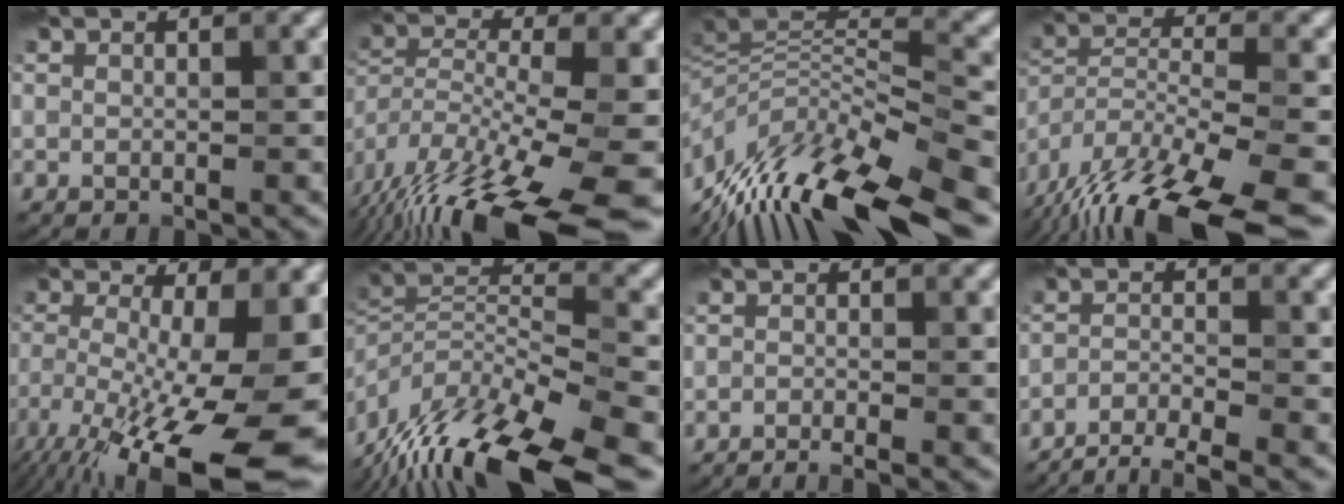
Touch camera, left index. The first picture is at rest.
{"total": 17.2, "force": [-10.6, 4.7, 12.7], "torque": [-0.250, -0.016, -0.173]}
{"total": 13.4, "force": [-7.2, 3.5, 10.8], "torque": [-0.209, 0.011, -0.120]}
{"total": 15.8, "force": [-12.5, 3.9, 8.8], "torque": [-0.176, -0.034, -0.195]}
{"total": 18.5, "force": [-7.7, 5.6, 15.9], "torque": [-0.261, -0.027, -0.121]}
{"total": 15.4, "force": [-11.1, 3.9, 9.8], "torque": [-0.199, 0.006, -0.191]}
{"total": 1.8, "force": [-1.3, 0.2, 1.1], "torque": [-0.014, -0.005, -0.028]}
{"total": 4.2, "force": [-3.6, 0.7, 2.1], "torque": [-0.036, -0.004, -0.071]}